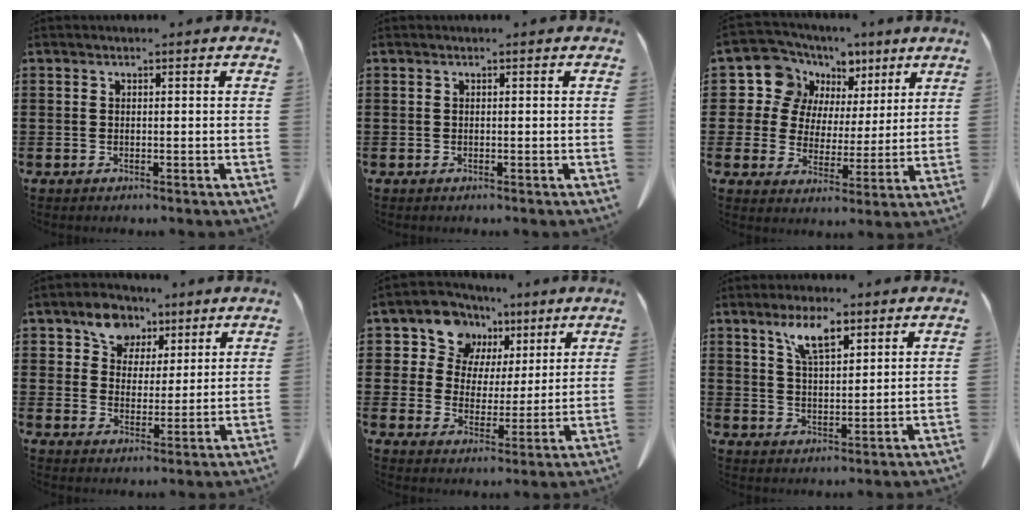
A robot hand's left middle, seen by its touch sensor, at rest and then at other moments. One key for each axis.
{"total": 0.0}
{"total": 10.4, "fx": 5.4, "fy": 8.5, "fz": 2.6, "tx": -0.106, "ty": -0.025, "tz": 0.101}
{"total": 7.1, "fx": 5.1, "fy": 4.7, "fz": 1.5, "tx": -0.055, "ty": -0.011, "tz": 0.093}
{"total": 9.4, "fx": 5.7, "fy": 7.2, "fz": 2.4, "tx": -0.082, "ty": -0.024, "tz": 0.104}
{"total": 7.1, "fx": 4.6, "fy": 2.2, "fz": 4.9, "tx": -0.100, "ty": -0.003, "tz": 0.080}